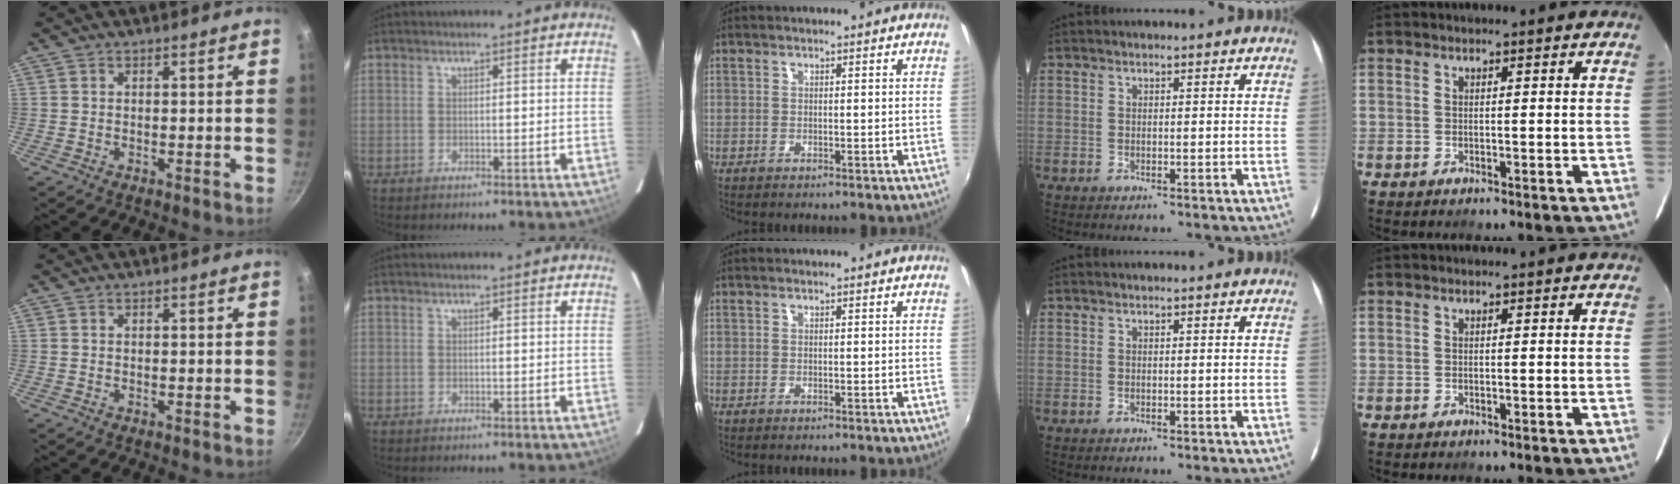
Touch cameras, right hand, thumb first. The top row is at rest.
{}